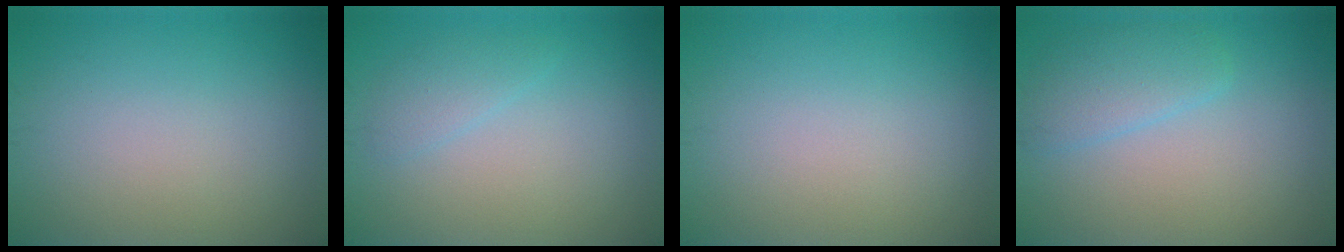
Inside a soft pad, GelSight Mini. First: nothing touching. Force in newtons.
{"total": 1.5, "press": 1.5, "slide": 0.1}
{"total": 0.0}
{"total": 2.7, "press": 2.7, "slide": 0.1}